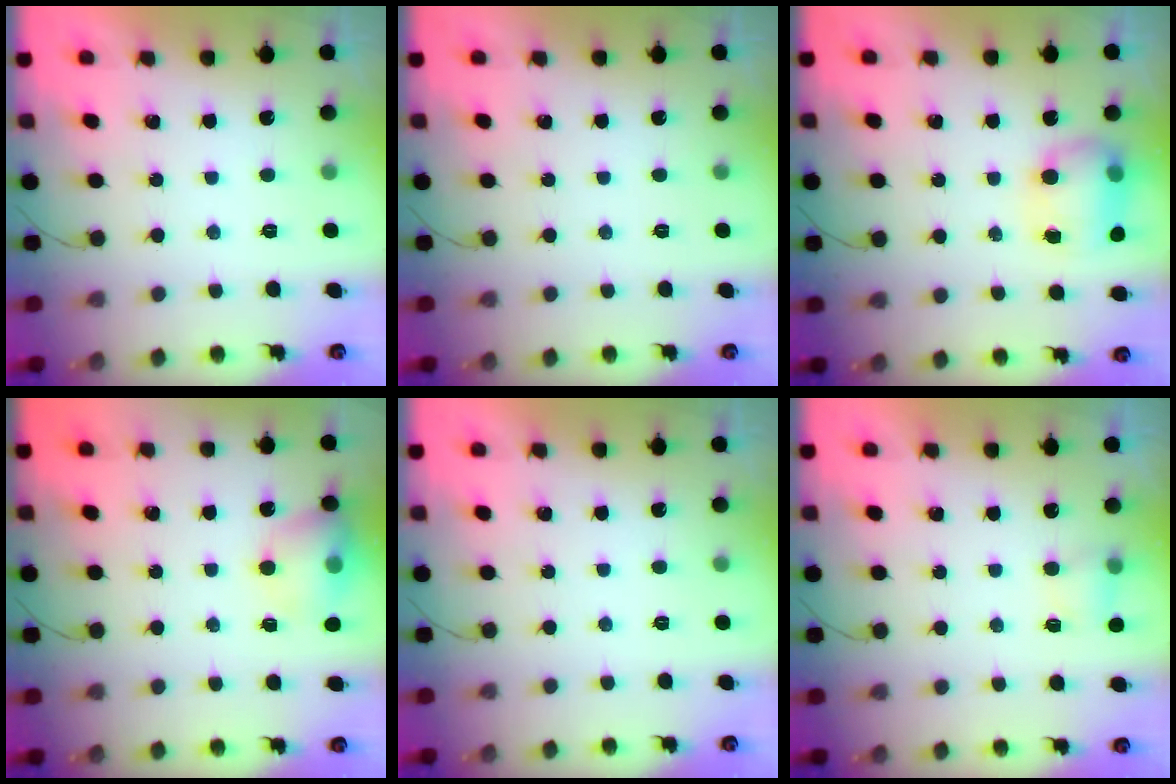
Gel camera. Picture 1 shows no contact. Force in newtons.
{"total": 0.0}
{"total": 8.2, "press": 8.1, "slide": 0.9}
{"total": 11.4, "press": 11.2, "slide": 1.8}
{"total": 0.0}
{"total": 3.8, "press": 3.6, "slide": 1.3}